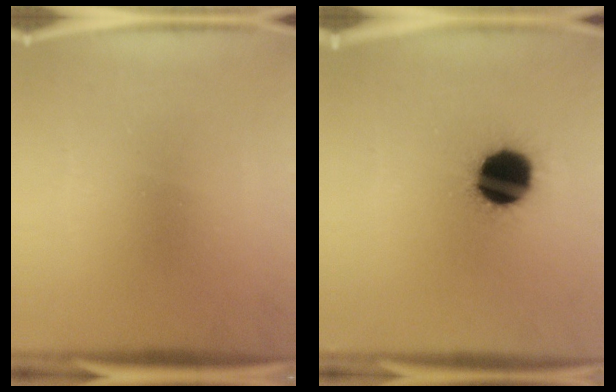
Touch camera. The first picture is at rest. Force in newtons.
{"total": 17.1}